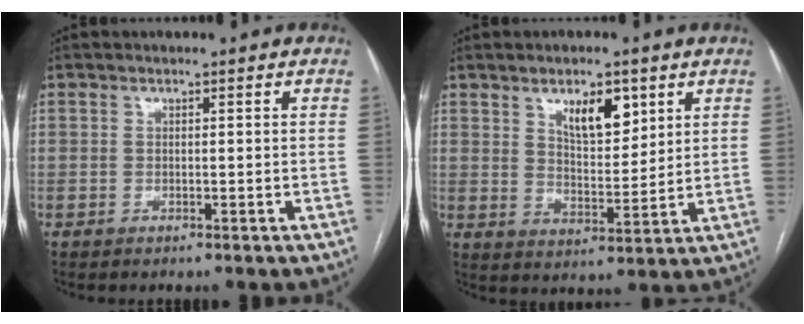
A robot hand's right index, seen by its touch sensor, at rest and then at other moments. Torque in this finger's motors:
{"motor_torque": [0.40, 0.39, 0.31, 0.05]}